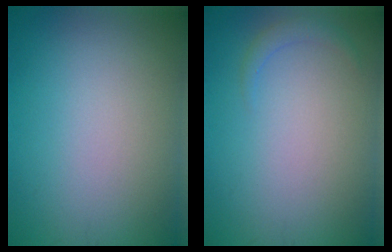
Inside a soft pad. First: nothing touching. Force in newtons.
{"total": 1.1, "press": 1.1, "slide": 0.1}